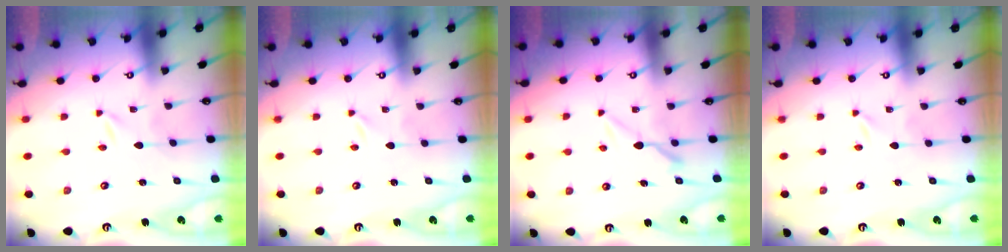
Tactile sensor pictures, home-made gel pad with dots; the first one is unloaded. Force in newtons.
{"total": 0.0}
{"total": 6.8, "press": 6.8, "slide": 0.8}
{"total": 0.0}